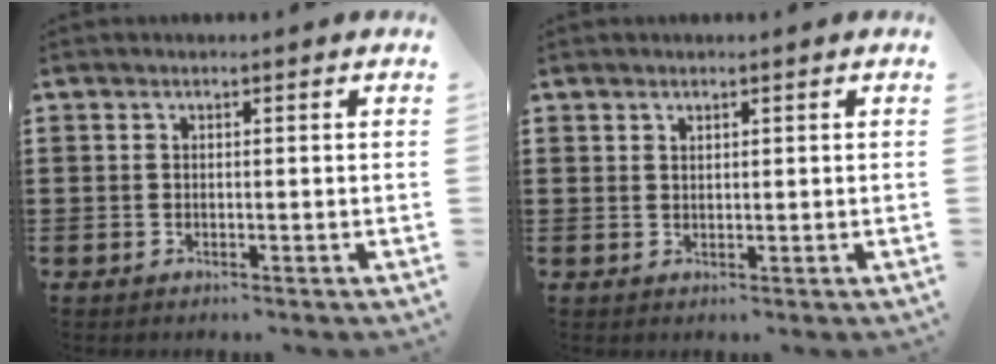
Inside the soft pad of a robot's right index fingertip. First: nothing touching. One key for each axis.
{"total": 1.0, "fx": 0.9, "fy": 0.4, "fz": 0.1, "tx": -0.004, "ty": 0.003, "tz": 0.017}